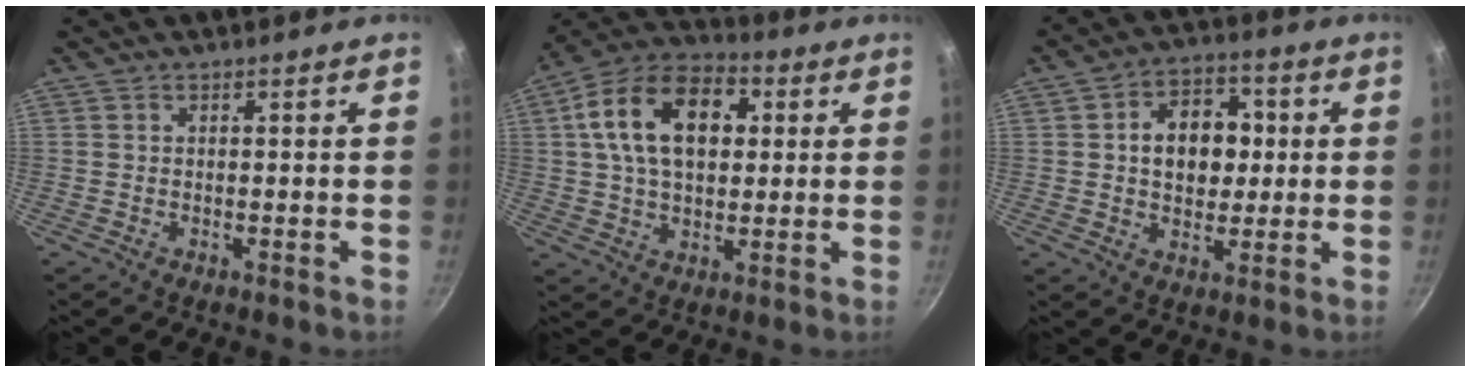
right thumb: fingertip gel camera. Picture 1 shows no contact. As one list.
[{"total": 17.8, "force": [4.0, 11.5, 13.0], "torque": [-0.198, 0.018, 0.053]}, {"total": 11.5, "force": [1.4, 8.5, 7.6], "torque": [-0.074, 0.013, 0.014]}]